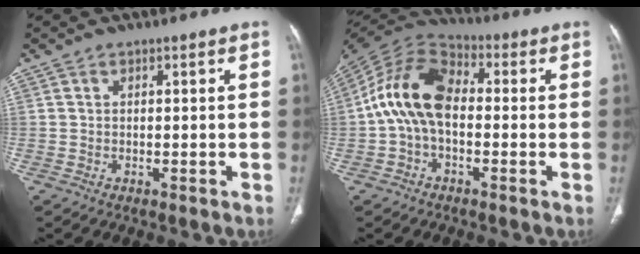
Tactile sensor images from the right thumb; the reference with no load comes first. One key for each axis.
{"total": 13.6, "fx": -0.6, "fy": 8.6, "fz": 10.5, "tx": -0.190, "ty": 0.033, "tz": -0.024}